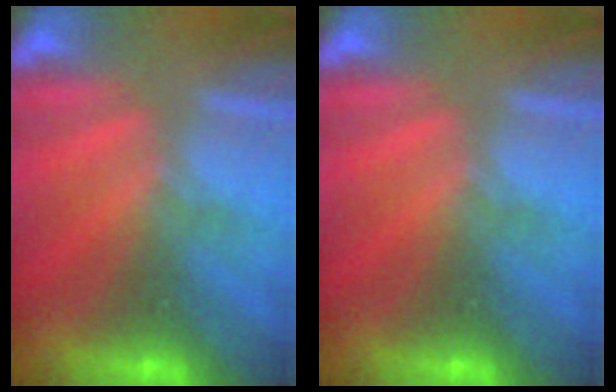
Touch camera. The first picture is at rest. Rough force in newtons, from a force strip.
{"total": 0.0}